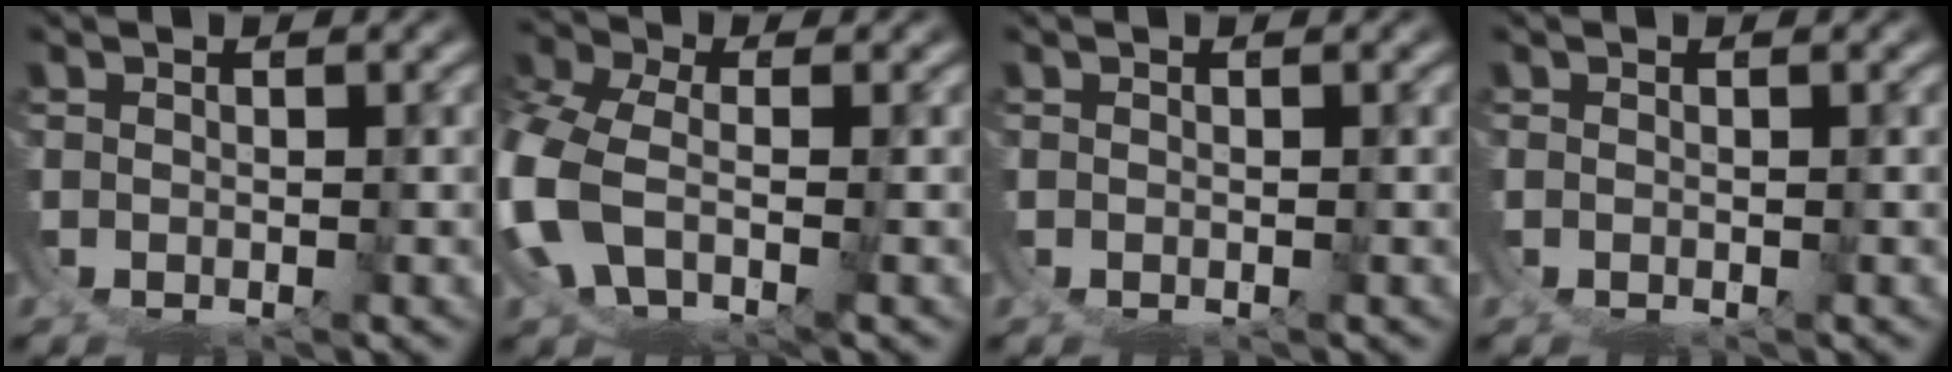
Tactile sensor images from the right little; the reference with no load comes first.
{"total": 6.1, "force": [-0.6, 4.9, 3.6], "torque": [-0.145, -0.034, -0.002]}
{"total": 0.0}
{"total": 0.0}